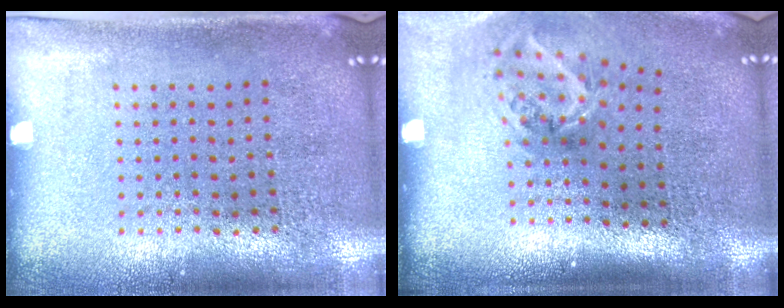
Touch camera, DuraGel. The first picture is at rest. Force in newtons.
{"total": 1.9, "press": 1.2, "slide": 1.5}